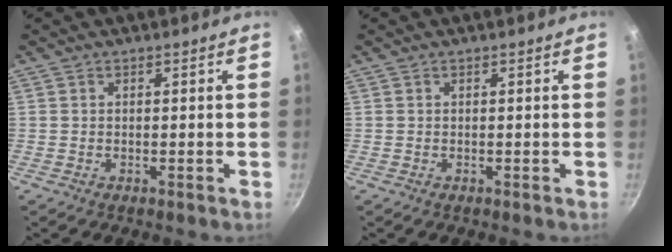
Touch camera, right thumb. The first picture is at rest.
{"total": 0.0}